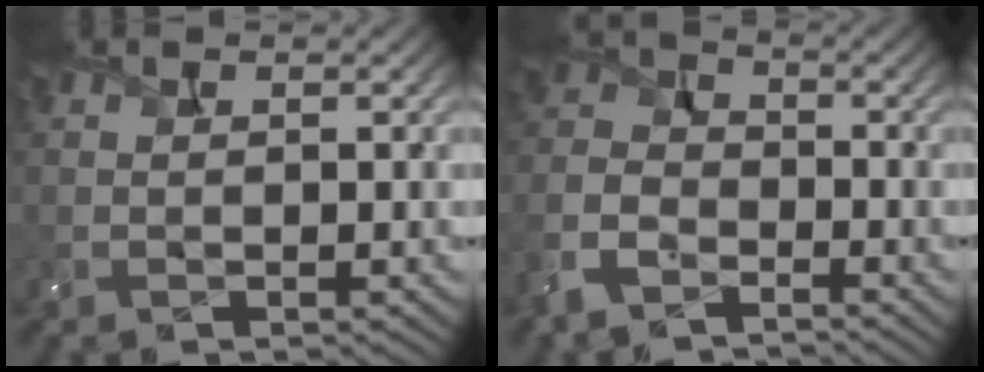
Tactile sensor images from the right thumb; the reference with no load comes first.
{"total": 7.5, "force": [-4.8, 4.3, 3.9], "torque": [-0.107, -0.012, -0.111]}